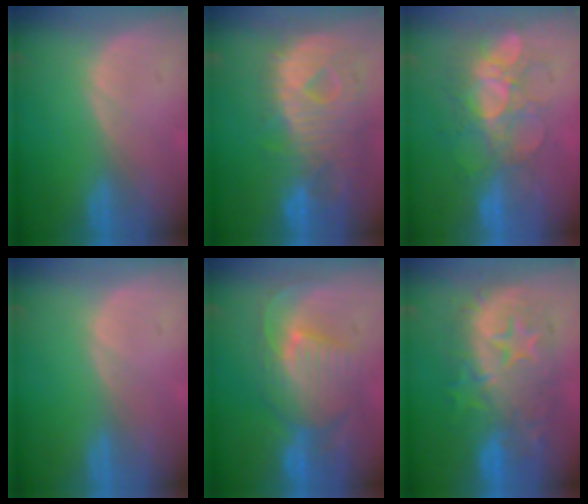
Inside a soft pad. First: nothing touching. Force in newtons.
{"total": 12.4, "press": 10.7, "slide": 6.3}
{"total": 9.2, "press": 8.6, "slide": 3.4}
{"total": 0.0}
{"total": 9.8, "press": 9.0, "slide": 3.9}
{"total": 12.3, "press": 12.2, "slide": 1.1}